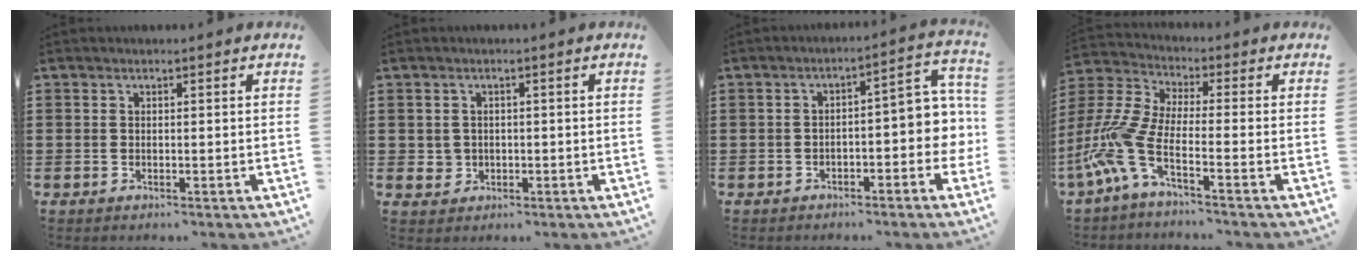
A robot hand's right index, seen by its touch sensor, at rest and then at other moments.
{"total": 1.6, "force": [-0.1, 1.6, 0.3], "torque": [-0.012, 0.005, -0.004]}
{"total": 4.9, "force": [-1.4, 2.2, 4.1], "torque": [-0.059, -0.018, -0.034]}
{"total": 7.9, "force": [-4.0, 2.8, 6.3], "torque": [-0.185, -0.030, -0.088]}